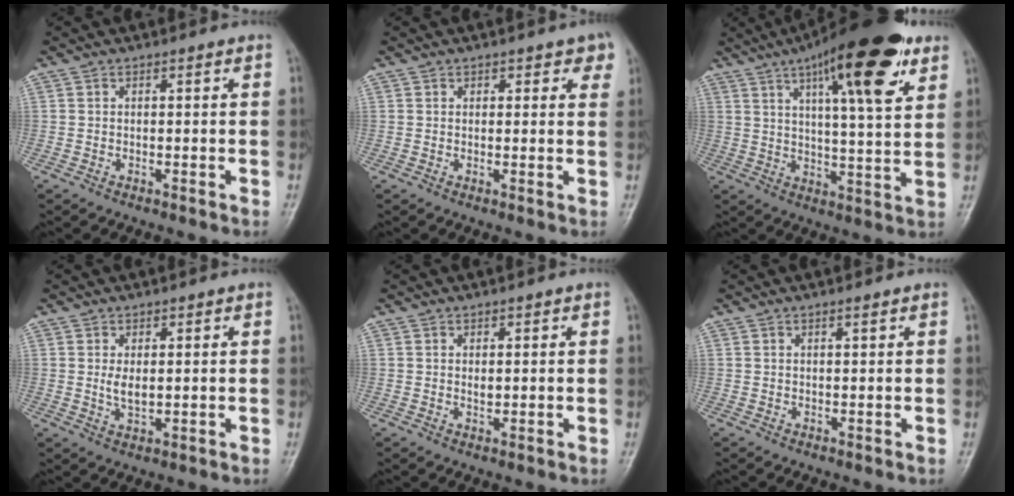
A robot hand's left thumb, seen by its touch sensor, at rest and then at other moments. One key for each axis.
{"total": 3.1, "fx": 1.9, "fy": 2.0, "fz": 1.5, "tx": 0.018, "ty": -0.007, "tz": 0.018}
{"total": 20.0, "fx": 10.4, "fy": 5.1, "fz": 16.3, "tx": -0.228, "ty": -0.024, "tz": 0.155}
{"total": 3.2, "fx": 0.4, "fy": 1.8, "fz": 2.6, "tx": -0.041, "ty": -0.009, "tz": 0.011}
{"total": 1.3, "fx": 0.3, "fy": 0.9, "fz": 0.9, "tx": -0.009, "ty": -0.003, "tz": 0.005}
{"total": 0.7, "fx": 0.4, "fy": 0.1, "fz": 0.5, "tx": -0.008, "ty": 0.000, "tz": 0.007}